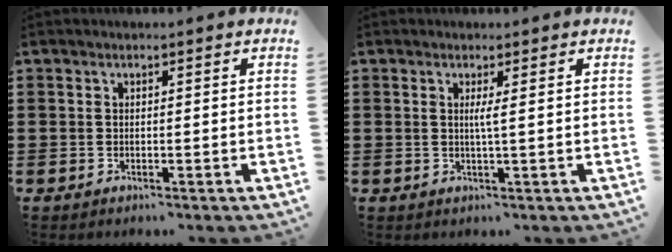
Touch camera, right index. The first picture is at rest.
{"total": 1.7, "force": [0.4, -0.3, 1.6], "torque": [-0.031, -0.004, 0.003]}